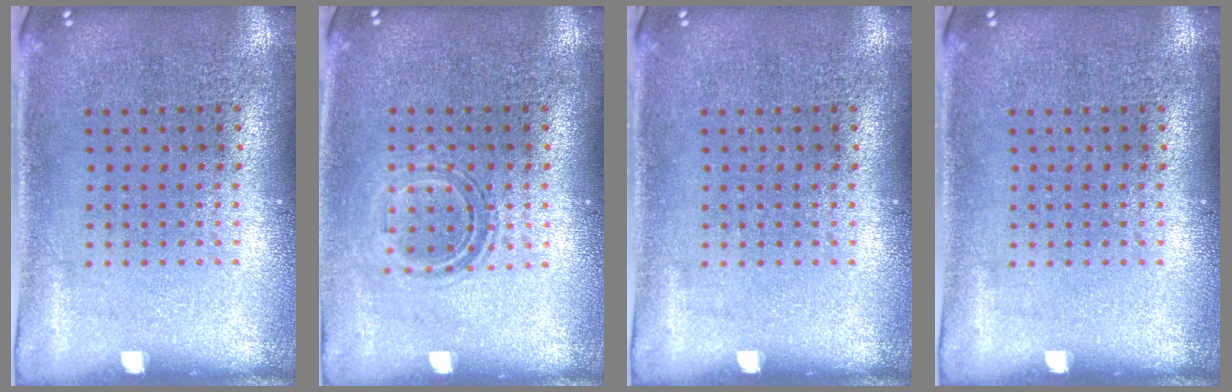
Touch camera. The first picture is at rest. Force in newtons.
{"total": 1.1, "press": 0.9, "slide": 0.7}
{"total": 0.0}
{"total": 0.0}